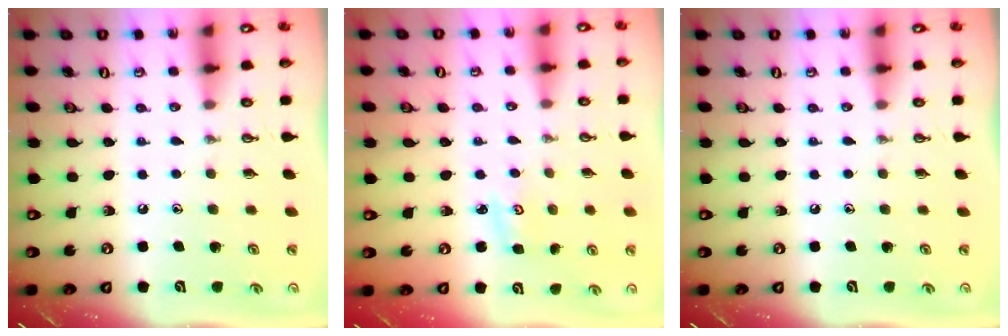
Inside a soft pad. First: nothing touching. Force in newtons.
{"total": 2.8, "press": 2.8, "slide": 0.2}
{"total": 0.0}